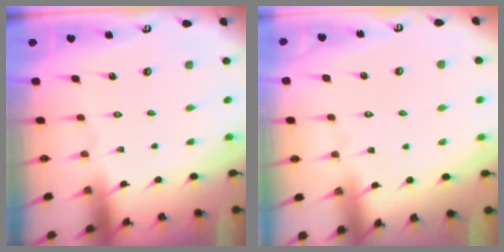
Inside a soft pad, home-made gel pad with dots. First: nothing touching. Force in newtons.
{"total": 3.9, "press": 3.8, "slide": 0.4}